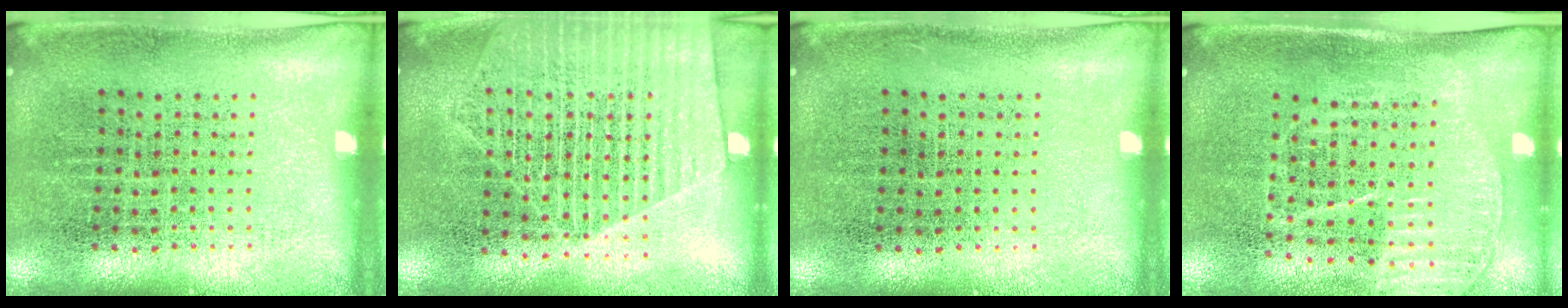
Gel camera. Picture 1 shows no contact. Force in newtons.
{"total": 1.8, "press": 1.6, "slide": 0.9}
{"total": 0.0}
{"total": 1.5, "press": 1.3, "slide": 0.8}